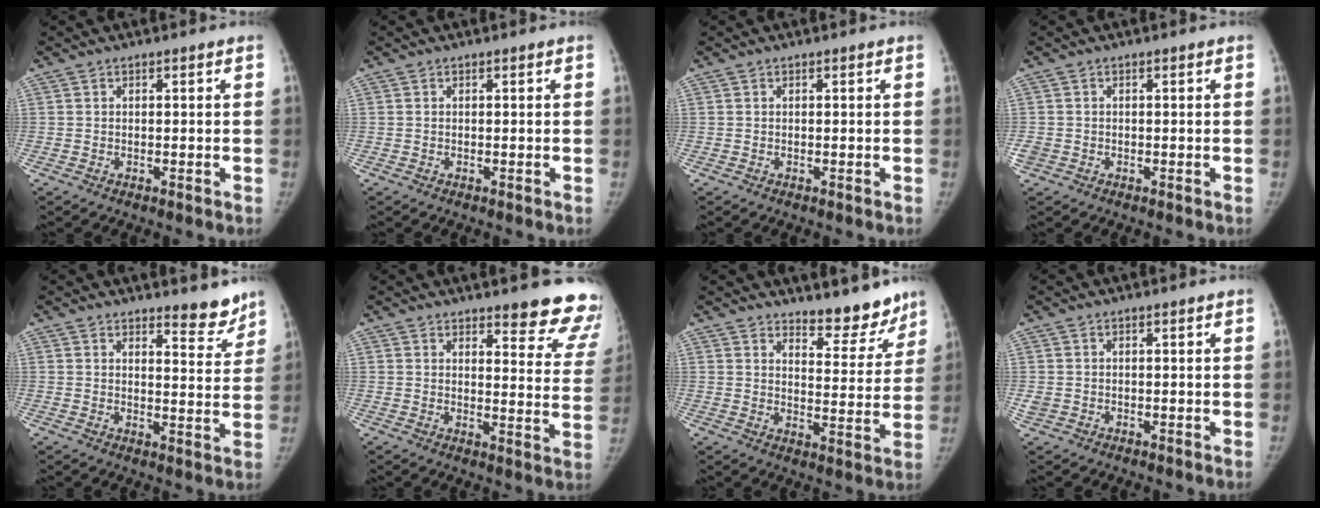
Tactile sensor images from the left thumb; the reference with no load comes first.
{"total": 0.0}
{"total": 0.0}
{"total": 1.7, "force": [-0.6, 1.5, 0.6], "torque": [-0.013, 0.001, -0.010]}
{"total": 5.7, "force": [5.0, 1.6, 2.2], "torque": [-0.004, -0.044, 0.066]}
{"total": 14.1, "force": [11.4, 3.8, 7.4], "torque": [-0.039, -0.079, 0.120]}
{"total": 9.4, "force": [8.1, 3.2, 3.4], "torque": [-0.007, -0.070, 0.116]}
{"total": 1.3, "force": [0.0, 1.2, 0.5], "torque": [-0.011, 0.001, 0.005]}